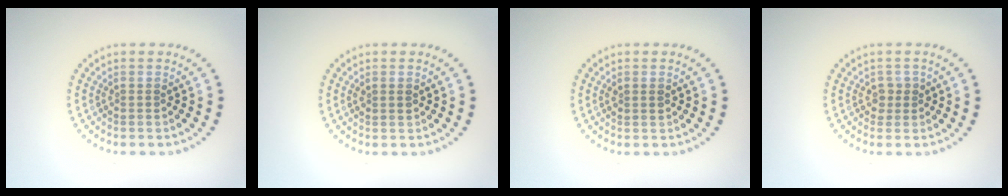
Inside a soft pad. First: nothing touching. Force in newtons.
{"total": 0.9, "press": 0.8, "slide": 0.2}
{"total": 0.9, "press": 0.8, "slide": 0.2}
{"total": 1.2, "press": 1.1, "slide": 0.6}